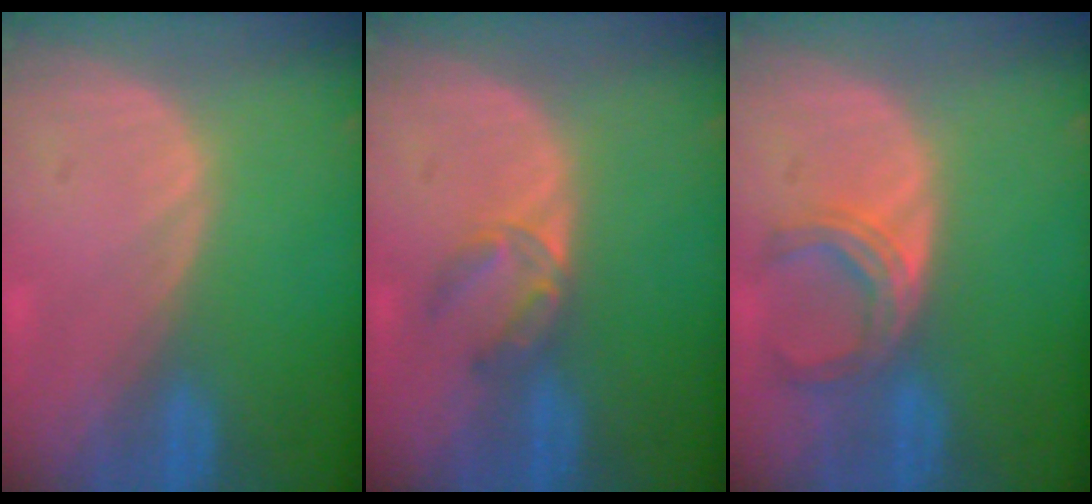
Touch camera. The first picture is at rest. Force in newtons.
{"total": 3.5, "press": 3.3, "slide": 1.0}
{"total": 4.9, "press": 4.8, "slide": 1.1}